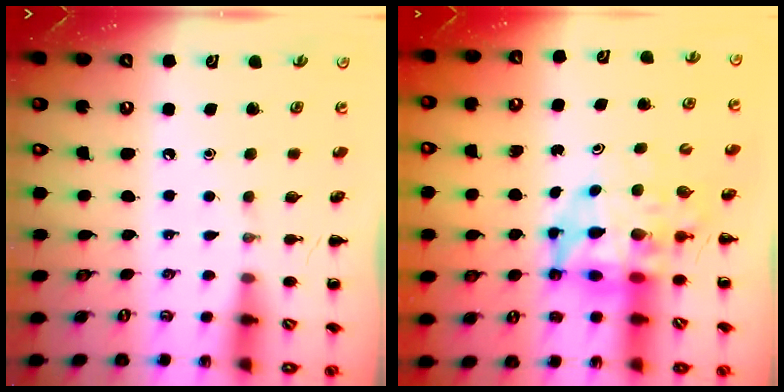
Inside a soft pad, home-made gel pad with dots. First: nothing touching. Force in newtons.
{"total": 8.2, "press": 7.8, "slide": 2.4}